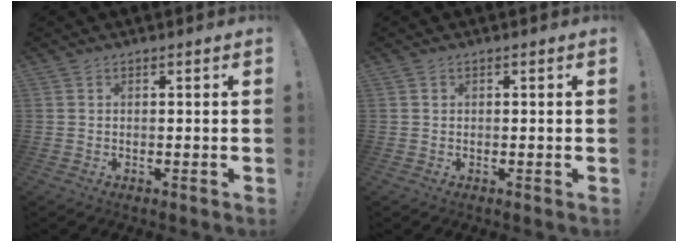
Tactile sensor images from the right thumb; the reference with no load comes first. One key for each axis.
{"total": 0.6, "fx": 0.2, "fy": 0.6, "fz": 0.0, "tx": 0.003, "ty": 0.000, "tz": 0.004}